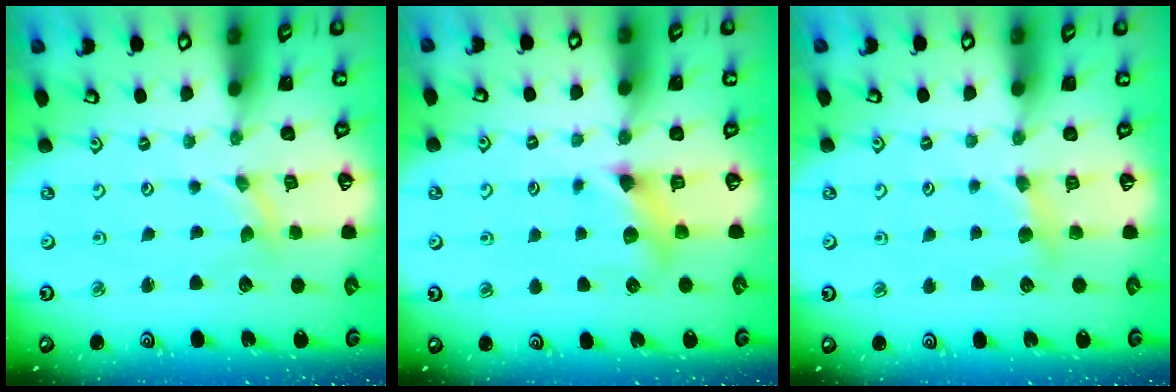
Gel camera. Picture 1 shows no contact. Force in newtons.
{"total": 6.4, "press": 6.4, "slide": 0.7}
{"total": 5.9, "press": 5.9, "slide": 0.9}